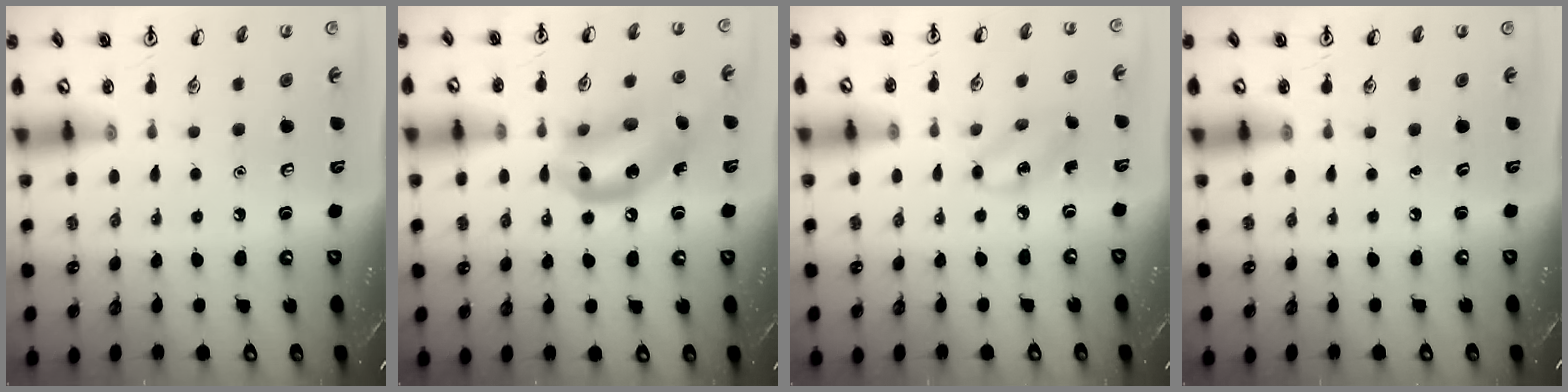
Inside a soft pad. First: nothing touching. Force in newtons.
{"total": 13.5, "press": 13.2, "slide": 3.0}
{"total": 4.4, "press": 4.3, "slide": 0.9}
{"total": 0.0}